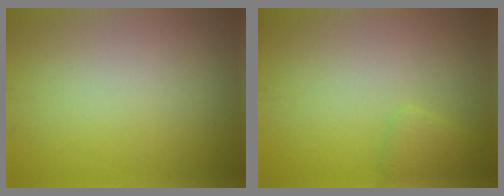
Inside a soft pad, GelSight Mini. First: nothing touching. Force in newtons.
{"total": 1.4, "press": 1.4, "slide": 0.1}